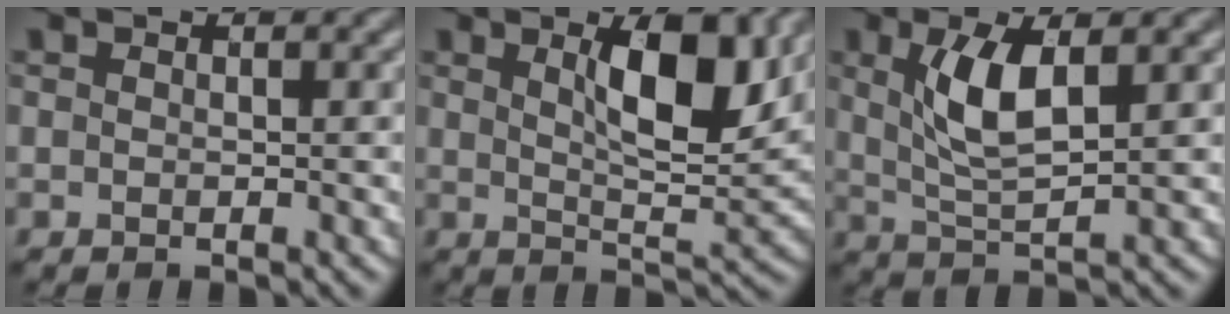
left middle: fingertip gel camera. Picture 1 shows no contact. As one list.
[{"total": 7.2, "force": [2.2, 2.3, 6.5], "torque": [-0.103, -0.006, 0.038]}, {"total": 4.9, "force": [1.1, 1.8, 4.4], "torque": [-0.099, -0.004, 0.024]}]